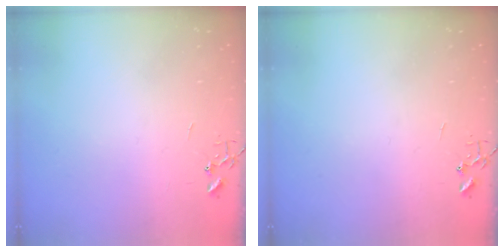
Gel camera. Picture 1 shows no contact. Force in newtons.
{"total": 0.0}